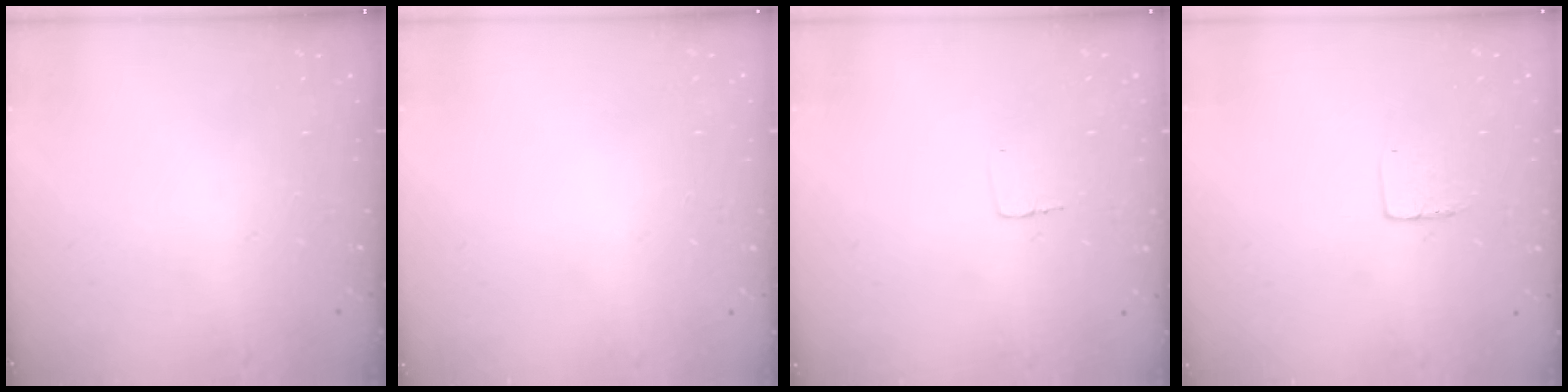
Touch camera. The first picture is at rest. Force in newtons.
{"total": 0.0}
{"total": 2.7, "press": 2.7, "slide": 0.1}
{"total": 4.5, "press": 4.5, "slide": 0.3}